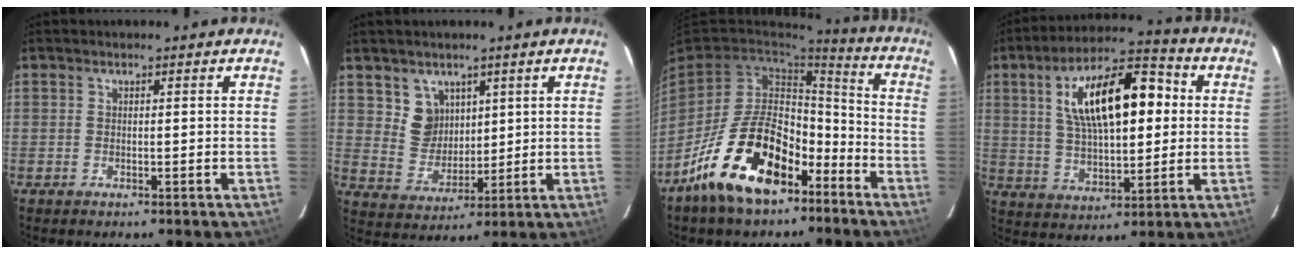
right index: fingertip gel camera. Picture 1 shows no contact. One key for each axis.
{"total": 6.7, "fx": 3.5, "fy": 5.6, "fz": 1.1, "tx": -0.019, "ty": 0.006, "tz": 0.078}
{"total": 19.2, "fx": -11.3, "fy": 9.9, "fz": 11.9, "tx": -0.224, "ty": 0.017, "tz": -0.181}
{"total": 18.0, "fx": 4.0, "fy": 7.9, "fz": 15.6, "tx": -0.269, "ty": 0.031, "tz": 0.069}